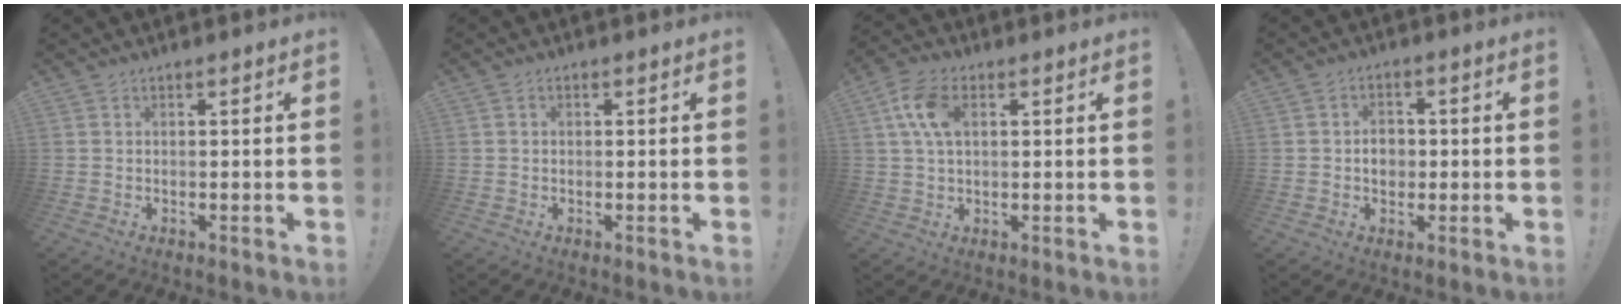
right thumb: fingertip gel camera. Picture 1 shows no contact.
{"total": 0.7, "force": [0.0, 0.6, 0.4], "torque": [-0.011, 0.004, 0.001]}
{"total": 9.8, "force": [2.8, 5.9, 7.3], "torque": [-0.152, 0.006, 0.051]}
{"total": 5.1, "force": [-0.2, 4.5, 2.5], "torque": [-0.035, 0.001, -0.004]}